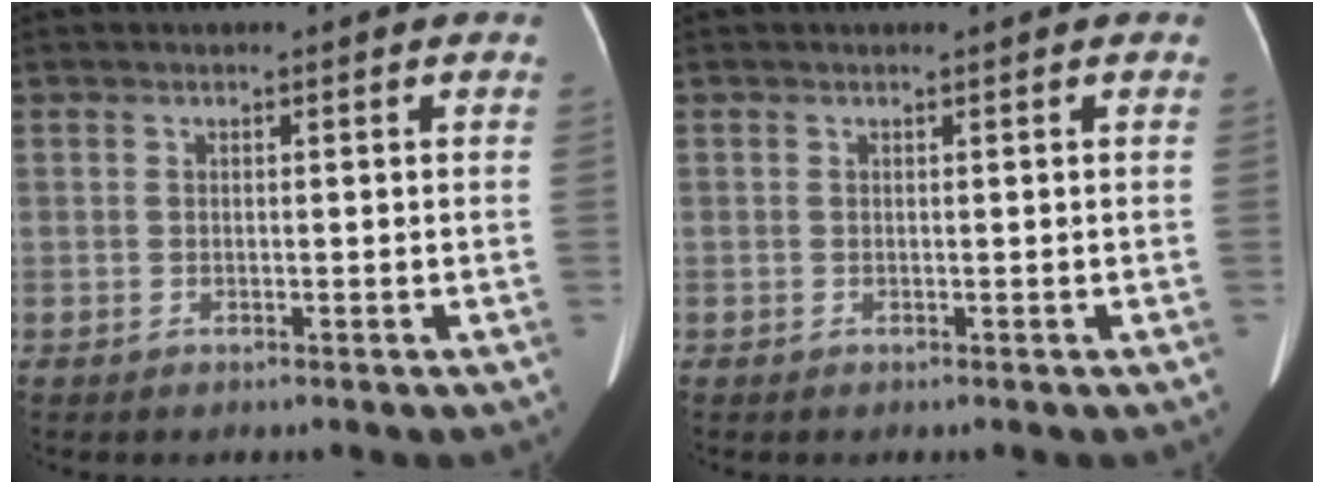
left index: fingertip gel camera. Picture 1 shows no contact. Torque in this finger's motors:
{"motor_torque": [-0.39, 0.39, -0.60, -0.21]}